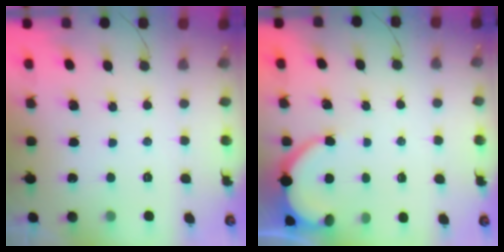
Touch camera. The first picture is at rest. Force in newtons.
{"total": 5.0, "press": 5.0, "slide": 0.5}